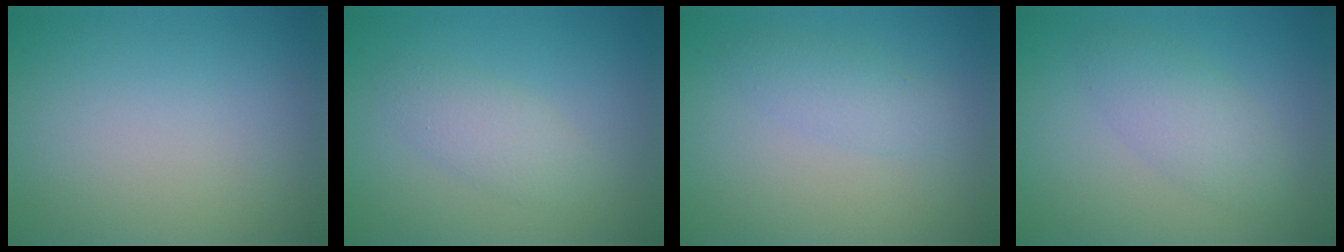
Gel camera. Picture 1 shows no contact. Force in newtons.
{"total": 2.2, "press": 2.2, "slide": 0.1}
{"total": 1.9, "press": 1.9, "slide": 0.1}
{"total": 3.0, "press": 3.0, "slide": 0.0}